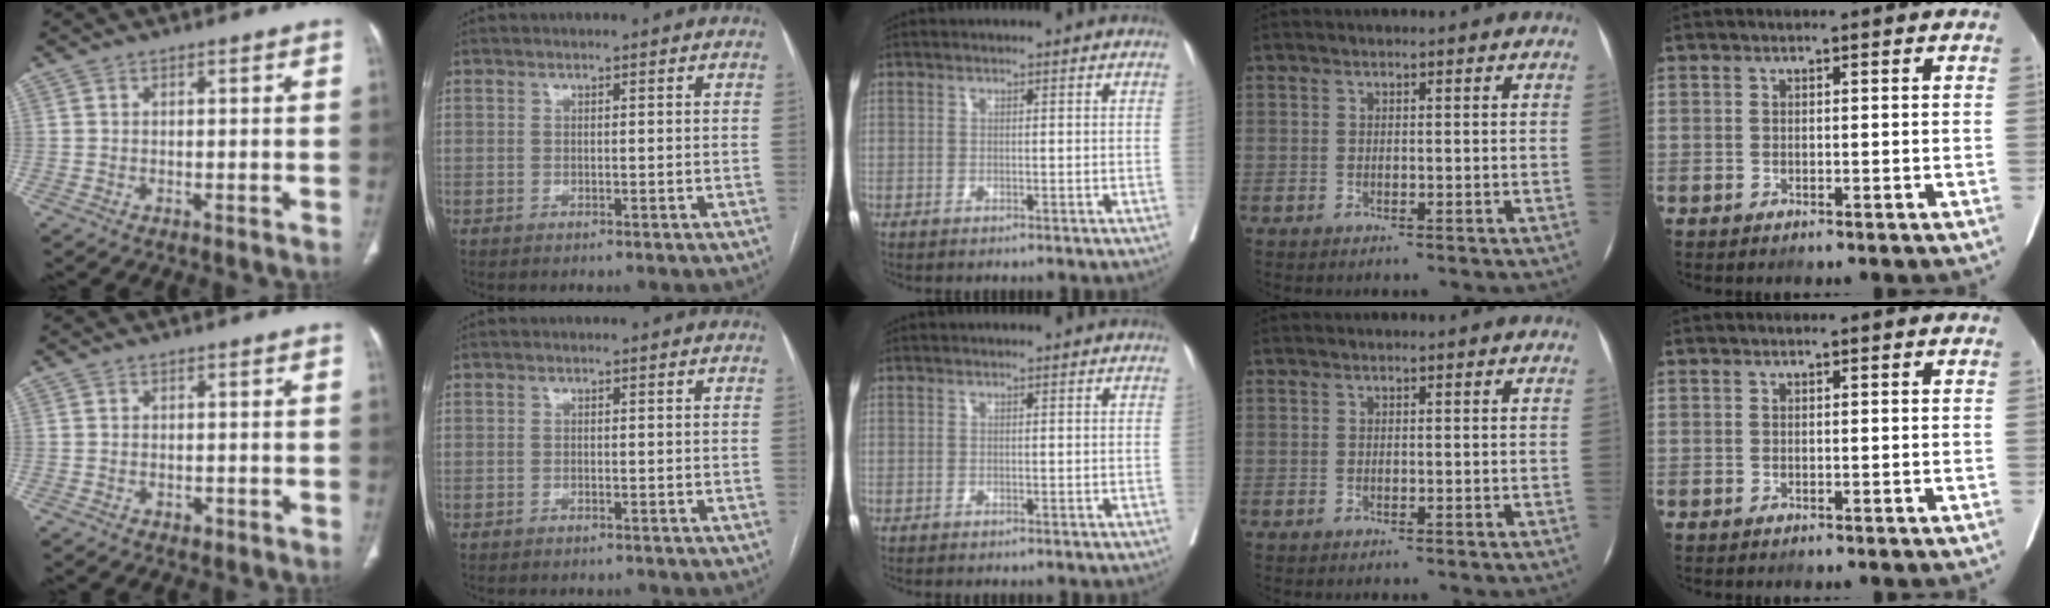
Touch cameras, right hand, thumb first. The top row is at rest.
{"thumb": {"total": 1.3, "force": [-0.5, 1.0, 0.7], "torque": [-0.011, 0.005, -0.003]}, "index": {"total": 0.7, "force": [-0.7, 0.2, 0.1], "torque": [-0.009, -0.001, -0.007]}}